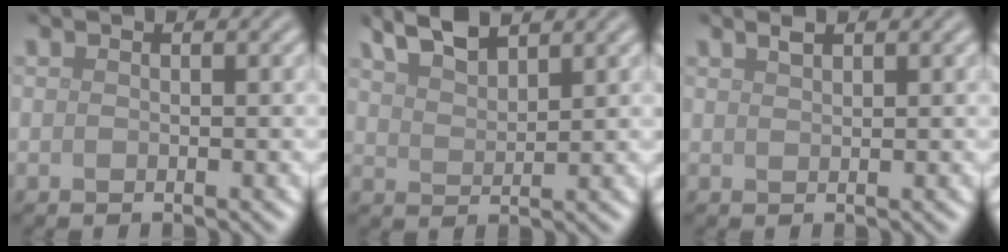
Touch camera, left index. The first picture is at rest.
{"total": 3.8, "force": [3.1, 0.9, 1.9], "torque": [-0.041, 0.009, 0.061]}
{"total": 0.9, "force": [0.8, 0.2, 0.4], "torque": [-0.009, 0.003, 0.015]}